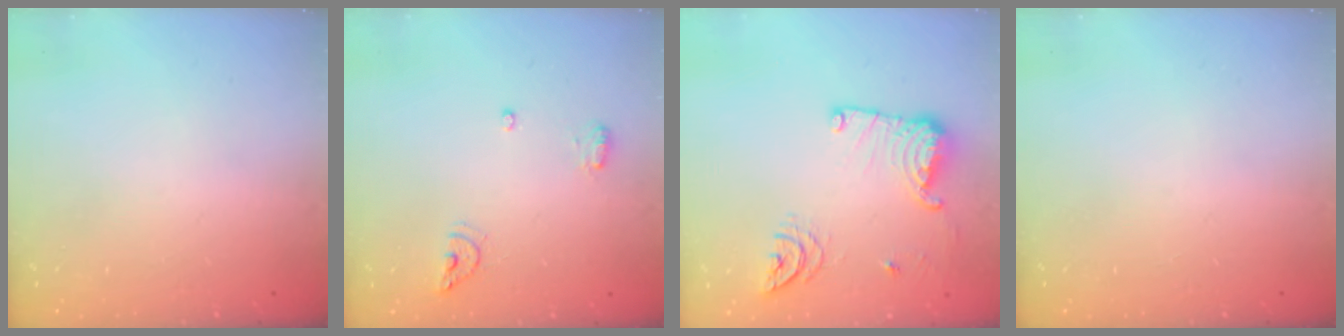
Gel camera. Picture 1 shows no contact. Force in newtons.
{"total": 6.8, "press": 6.7, "slide": 1.2}
{"total": 14.3, "press": 14.2, "slide": 1.4}
{"total": 0.0}